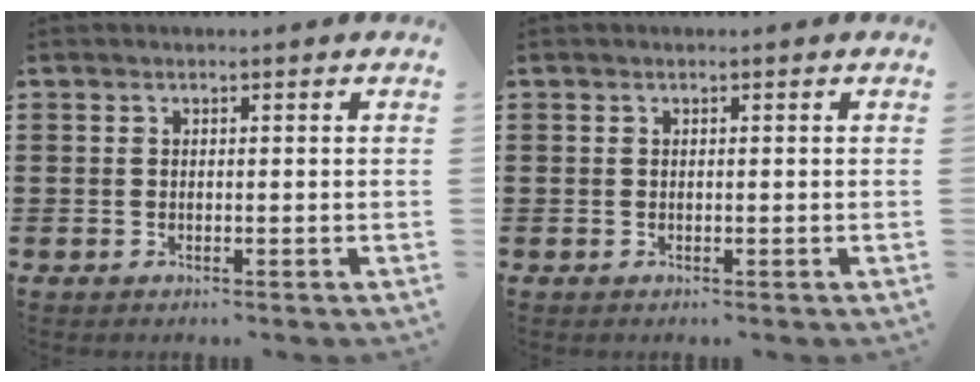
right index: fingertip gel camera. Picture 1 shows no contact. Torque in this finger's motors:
{"motor_torque": [0.69, 0.51, 0.01, 0.00]}